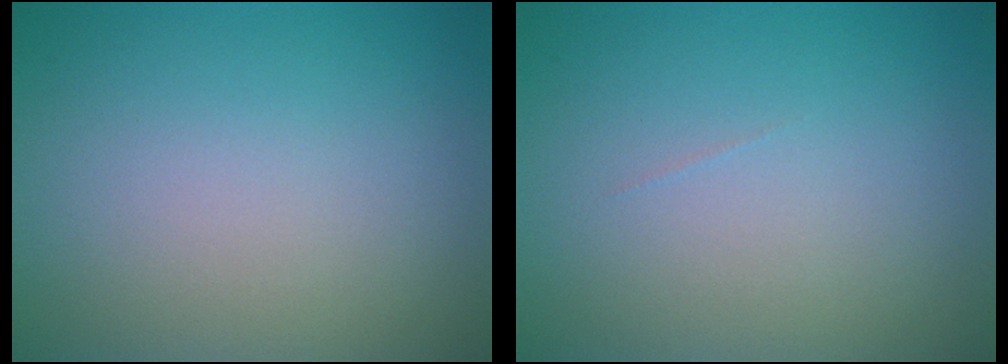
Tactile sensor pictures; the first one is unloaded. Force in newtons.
{"total": 0.0}